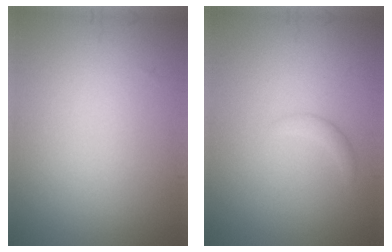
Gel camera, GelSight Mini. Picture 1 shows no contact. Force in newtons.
{"total": 0.8, "press": 0.8, "slide": 0.0}